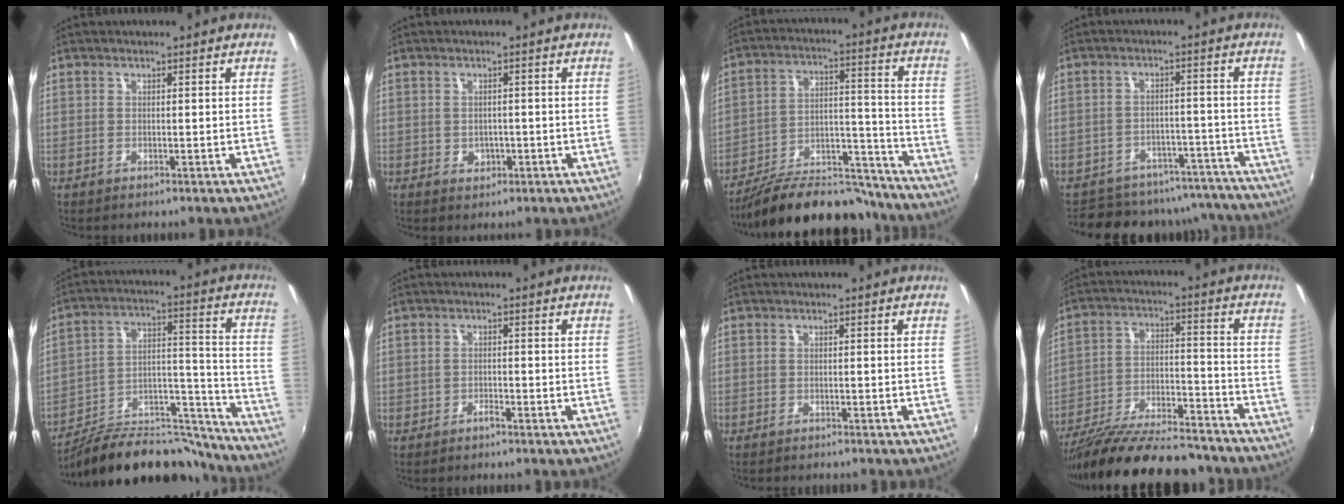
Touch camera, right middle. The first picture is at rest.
{"total": 2.6, "force": [-0.7, 2.4, 0.9], "torque": [-0.017, -0.001, -0.007]}
{"total": 19.4, "force": [-16.7, 7.3, 6.6], "torque": [-0.118, 0.044, -0.233]}
{"total": 16.4, "force": [-14.9, 5.8, 3.7], "torque": [-0.069, 0.028, -0.183]}
{"total": 20.4, "force": [-17.2, 7.4, 8.3], "torque": [-0.128, 0.042, -0.251]}
{"total": 1.3, "force": [-1.1, 0.6, 0.2], "torque": [-0.006, -0.002, -0.022]}
{"total": 1.6, "force": [-1.5, 0.3, 0.4], "torque": [-0.015, -0.010, -0.026]}
{"total": 24.7, "force": [-20.4, 7.1, 12.0], "torque": [-0.226, -0.025, -0.302]}